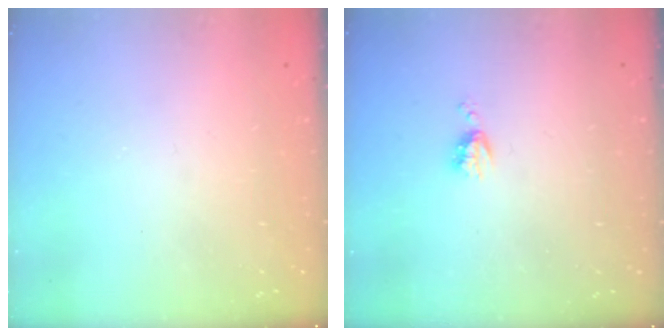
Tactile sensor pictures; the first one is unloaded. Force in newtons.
{"total": 4.5, "press": 4.4, "slide": 0.7}